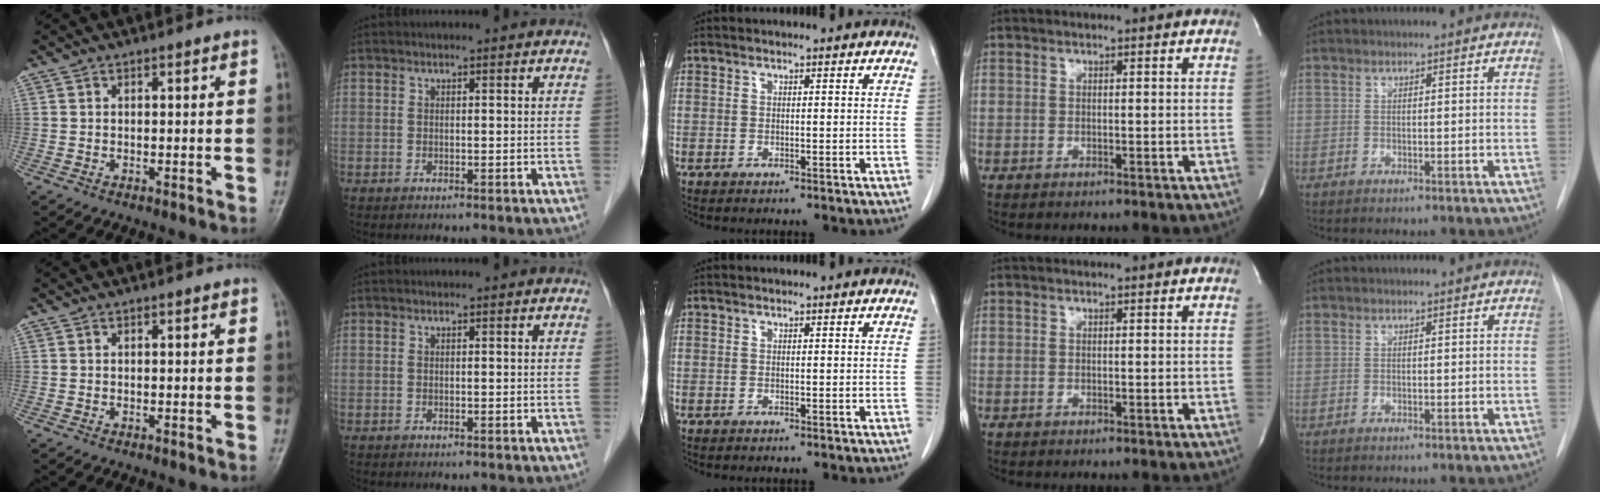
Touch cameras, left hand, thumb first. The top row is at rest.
{}